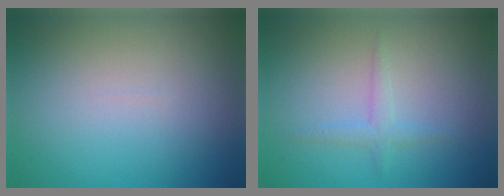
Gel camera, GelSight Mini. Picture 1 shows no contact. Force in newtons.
{"total": 1.4, "press": 1.4, "slide": 0.0}